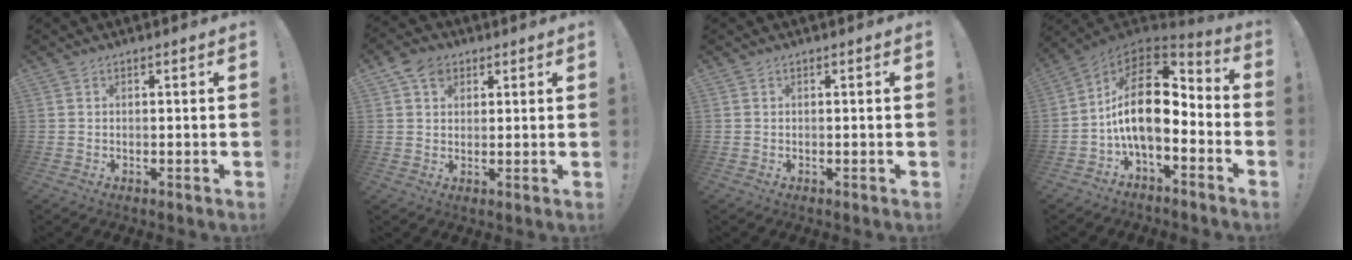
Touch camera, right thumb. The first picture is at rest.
{"total": 6.4, "force": [3.1, 4.8, 2.8], "torque": [-0.039, -0.006, 0.058]}
{"total": 0.0}
{"total": 18.5, "force": [1.3, 9.3, 15.9], "torque": [-0.282, 0.001, 0.026]}